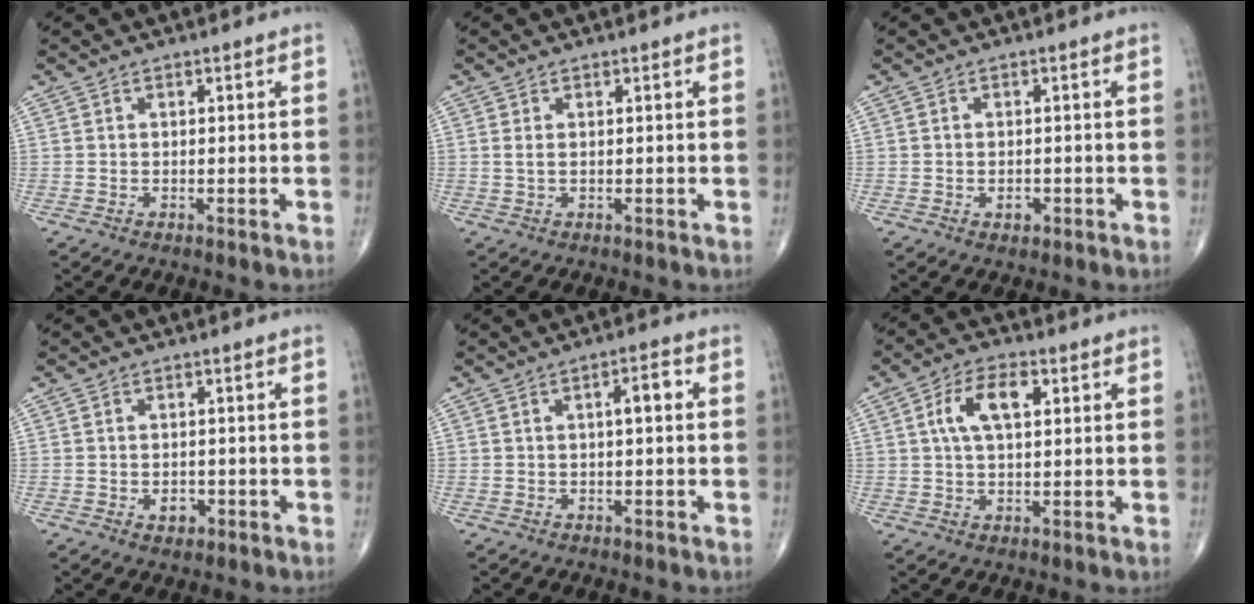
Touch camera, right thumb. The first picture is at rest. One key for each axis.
{"total": 1.0, "fx": 0.3, "fy": 0.4, "fz": 0.9, "tx": -0.024, "ty": 0.004, "tz": 0.009}
{"total": 1.6, "fx": -0.6, "fy": 1.1, "fz": 1.0, "tx": -0.011, "ty": 0.002, "tz": -0.007}
{"total": 2.4, "fx": -0.9, "fy": 1.7, "fz": 1.4, "tx": -0.012, "ty": 0.003, "tz": -0.008}
{"total": 3.1, "fx": 0.2, "fy": 0.9, "fz": 2.9, "tx": -0.045, "ty": 0.010, "tz": 0.000}
{"total": 8.0, "fx": 2.1, "fy": 4.1, "fz": 6.6, "tx": -0.123, "ty": 0.012, "tz": 0.036}